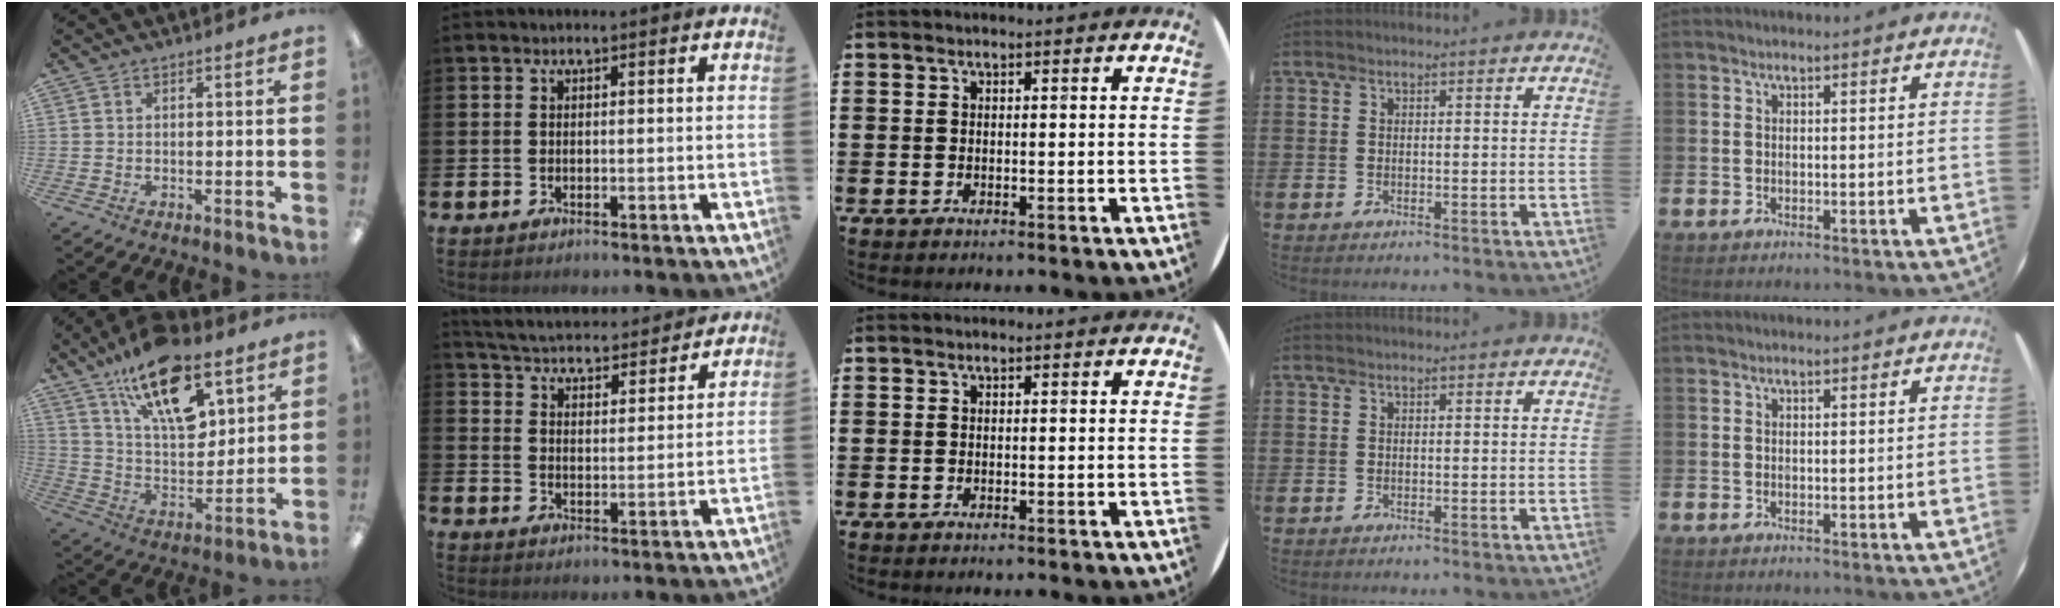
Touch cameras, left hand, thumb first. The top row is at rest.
{"thumb": {"total": 20.9, "force": [12.7, 9.4, 13.6], "torque": [-0.219, -0.060, 0.216]}, "index": {"total": 4.9, "force": [4.8, 0.8, 0.4], "torque": [-0.035, -0.039, 0.083]}}